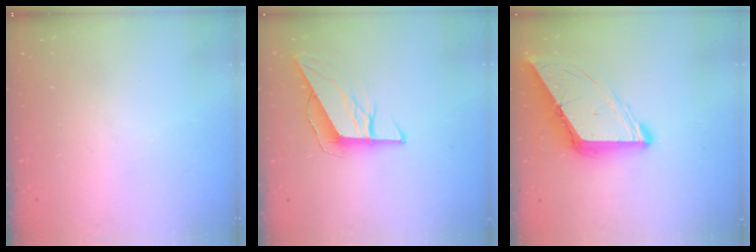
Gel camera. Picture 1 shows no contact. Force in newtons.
{"total": 8.2, "press": 8.2, "slide": 0.3}
{"total": 10.6, "press": 10.5, "slide": 1.3}